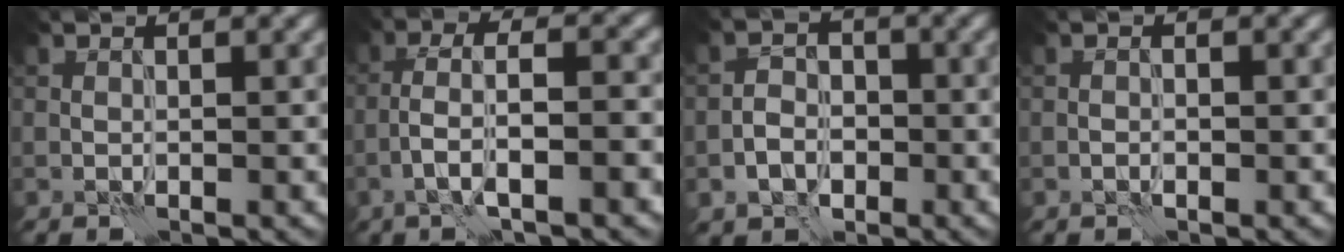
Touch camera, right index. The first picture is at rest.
{"total": 5.6, "force": [-2.2, 1.3, 5.0], "torque": [-0.093, 0.011, -0.041]}
{"total": 3.2, "force": [-1.4, 2.6, 1.4], "torque": [-0.016, 0.001, -0.027]}
{"total": 0.8, "force": [-0.4, 0.2, 0.6], "torque": [-0.011, 0.003, -0.009]}